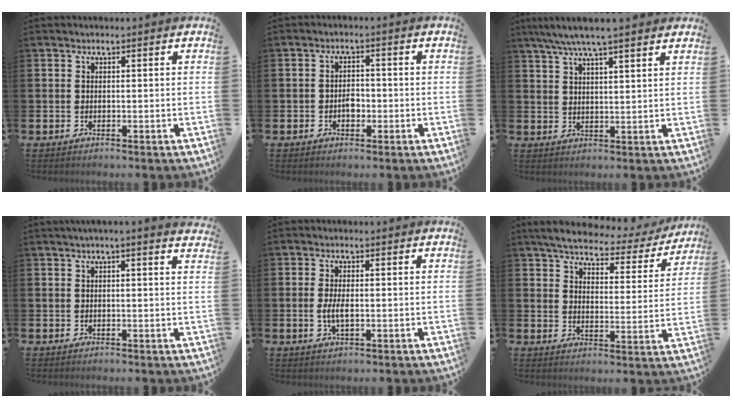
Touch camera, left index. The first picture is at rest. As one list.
[{"total": 2.1, "force": [-0.6, 1.5, 1.3], "torque": [-0.011, 0.000, -0.017]}, {"total": 6.2, "force": [5.6, 0.3, 2.7], "torque": [-0.064, -0.015, 0.099]}, {"total": 1.2, "force": [1.0, -0.3, 0.7], "torque": [-0.006, -0.002, 0.016]}, {"total": 2.8, "force": [-0.2, 1.1, 2.6], "torque": [-0.044, 0.001, -0.006]}, {"total": 4.9, "force": [4.3, 1.3, 1.8], "torque": [-0.052, -0.031, 0.066]}]